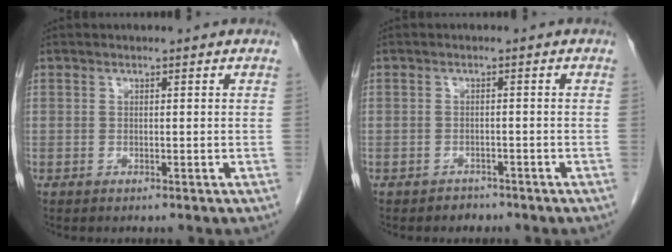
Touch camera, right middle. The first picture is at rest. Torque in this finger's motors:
{"motor_torque": [0.23, 0.10, 0.13, 0.03]}